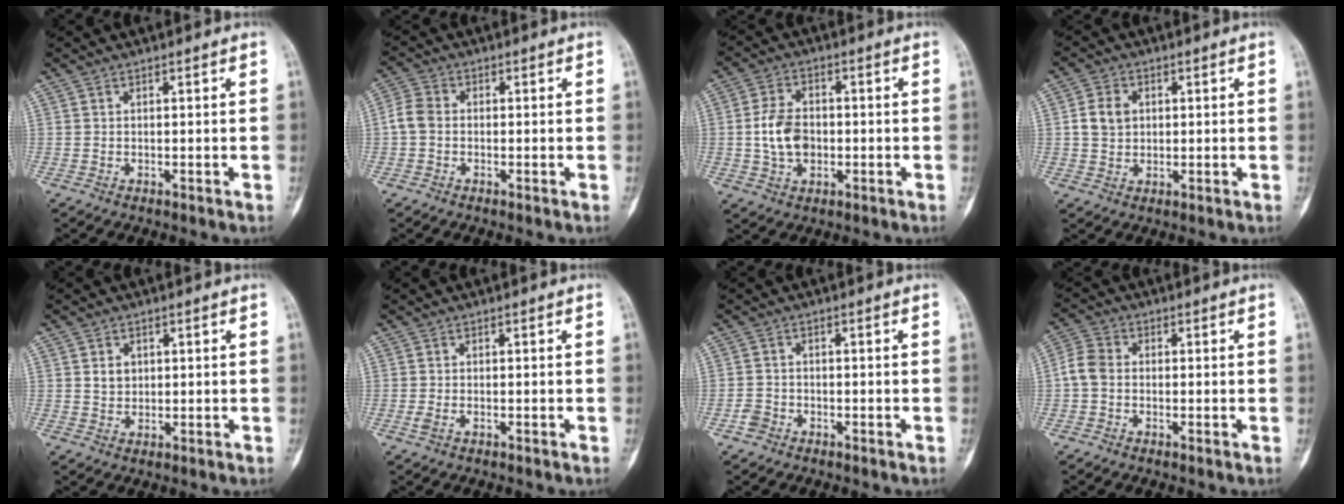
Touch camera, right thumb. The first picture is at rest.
{"total": 3.7, "force": [-0.3, 2.9, 2.2], "torque": [-0.046, 0.010, -0.014]}
{"total": 8.3, "force": [-0.6, 5.7, 5.9], "torque": [-0.098, 0.008, -0.013]}
{"total": 5.0, "force": [0.8, 4.0, 2.8], "torque": [-0.040, 0.002, 0.015]}
{"total": 2.8, "force": [0.7, 2.3, 1.4], "torque": [-0.009, -0.002, 0.016]}
{"total": 1.5, "force": [-0.6, 0.8, 1.2], "torque": [-0.034, 0.004, -0.011]}
{"total": 2.2, "force": [-1.3, 1.7, 0.6], "torque": [-0.009, 0.011, -0.026]}
{"total": 4.6, "force": [-0.4, 3.7, 2.8], "torque": [-0.055, 0.013, -0.017]}